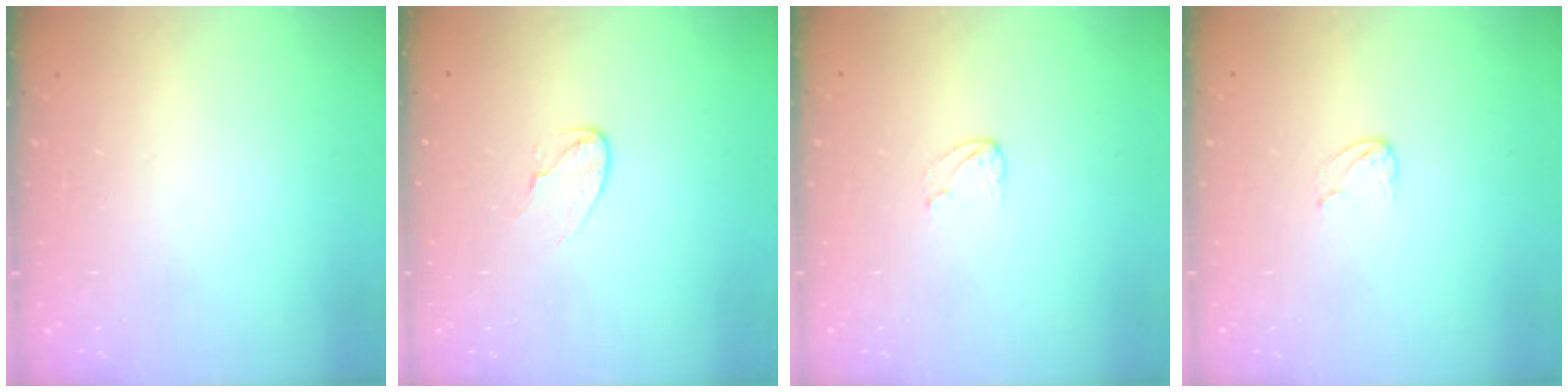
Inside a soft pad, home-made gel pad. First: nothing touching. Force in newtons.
{"total": 3.4, "press": 3.4, "slide": 0.3}
{"total": 3.3, "press": 3.3, "slide": 0.3}
{"total": 3.3, "press": 3.3, "slide": 0.3}